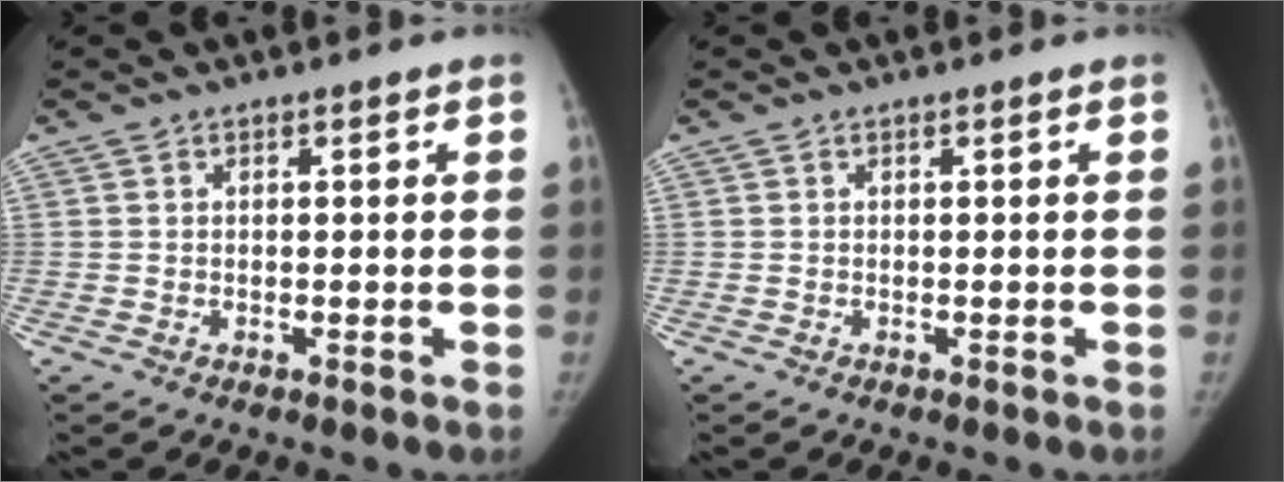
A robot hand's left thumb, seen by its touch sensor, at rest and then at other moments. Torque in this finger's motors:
{"motor_torque": [0.00, 0.00, 0.07, -0.07, 0.00]}